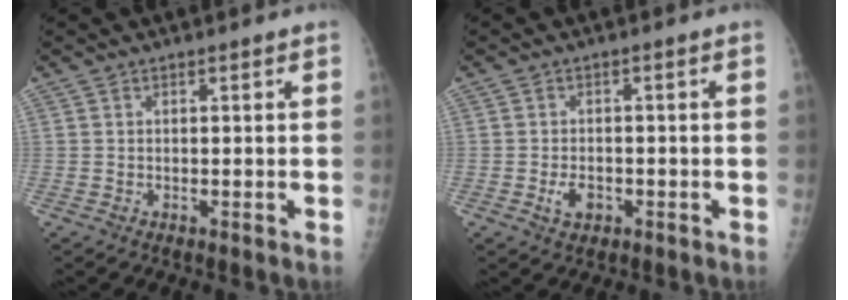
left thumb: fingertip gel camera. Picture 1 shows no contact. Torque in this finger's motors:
{"motor_torque": [-0.33, 0.34, 0.03, 0.02, 0.01]}